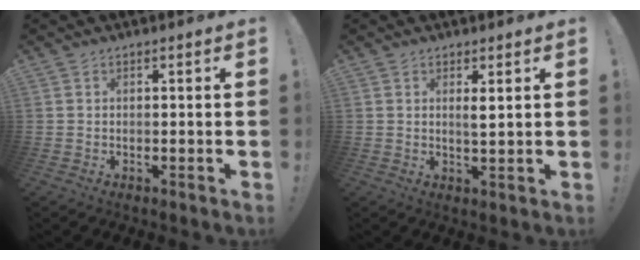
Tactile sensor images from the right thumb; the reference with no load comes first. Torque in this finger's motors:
{"motor_torque": [-0.33, 0.28, 0.03, 0.11, 0.04]}